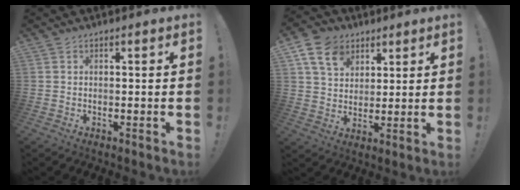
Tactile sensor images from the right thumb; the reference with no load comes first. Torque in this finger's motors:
{"motor_torque": [0.00, 0.18, 0.47, 0.34, 0.00]}